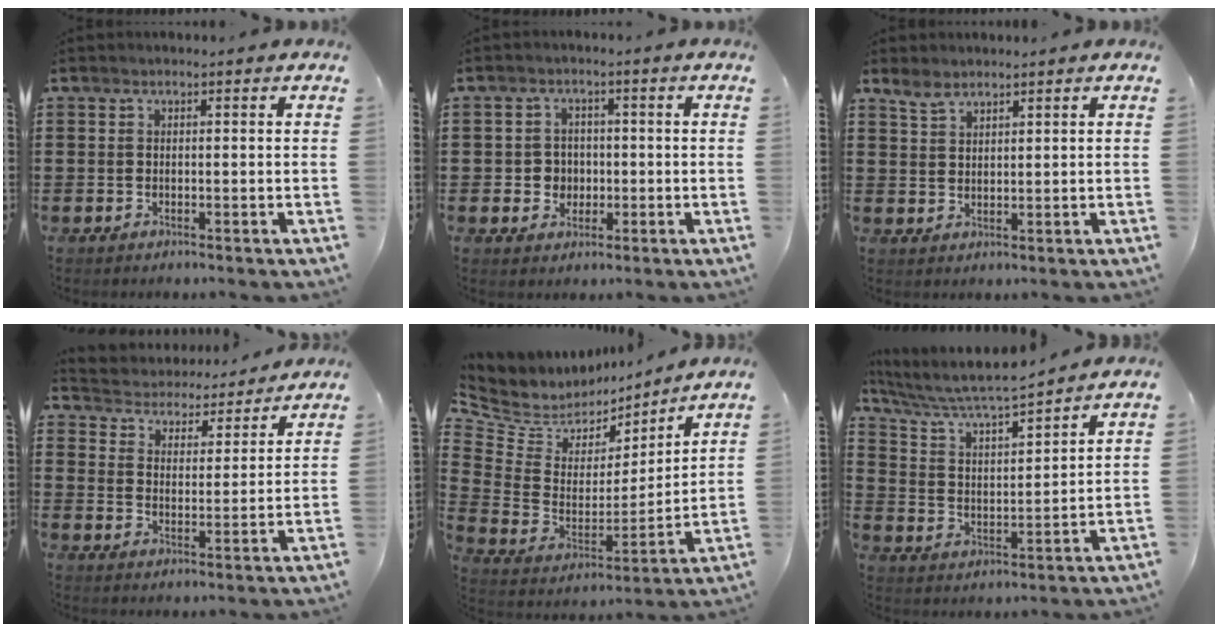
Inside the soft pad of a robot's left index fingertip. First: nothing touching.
{"total": 3.2, "force": [-0.5, 3.0, 1.0], "torque": [-0.032, 0.005, -0.014]}
{"total": 2.7, "force": [2.2, 1.1, 1.0], "torque": [-0.025, 0.002, 0.043]}
{"total": 4.2, "force": [4.1, 0.3, -0.3], "torque": [-0.022, -0.036, 0.066]}
{"total": 6.1, "force": [4.6, 3.9, 0.9], "torque": [-0.063, -0.043, 0.080]}
{"total": 6.3, "force": [5.8, 0.3, 2.5], "torque": [-0.074, -0.037, 0.095]}